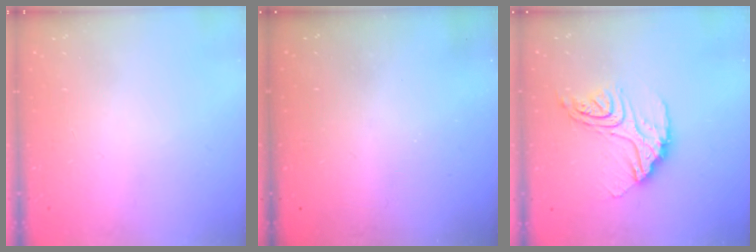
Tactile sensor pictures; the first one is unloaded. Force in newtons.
{"total": 3.2, "press": 3.2, "slide": 0.1}
{"total": 14.0, "press": 14.0, "slide": 0.8}